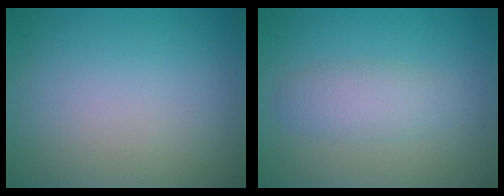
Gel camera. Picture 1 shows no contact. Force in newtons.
{"total": 2.4, "press": 2.4, "slide": 0.2}